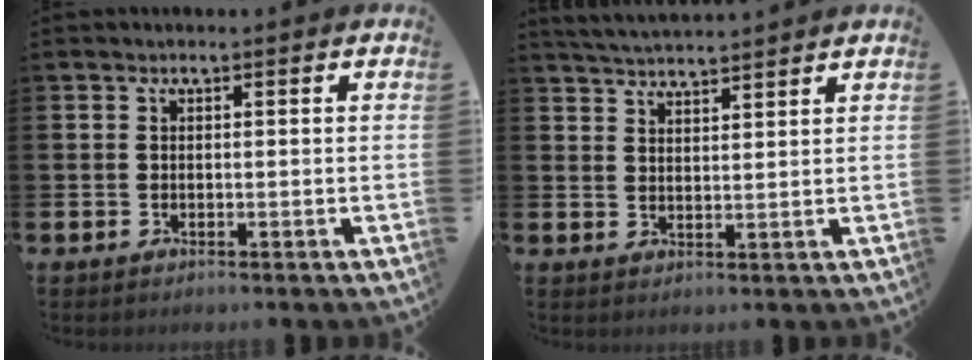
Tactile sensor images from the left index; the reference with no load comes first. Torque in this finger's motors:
{"motor_torque": [-0.08, -0.67, 0.44, 0.15]}